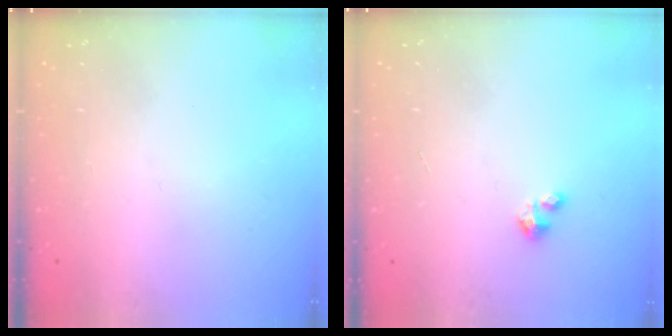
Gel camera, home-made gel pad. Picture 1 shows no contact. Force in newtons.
{"total": 0.9, "press": 0.9, "slide": 0.2}